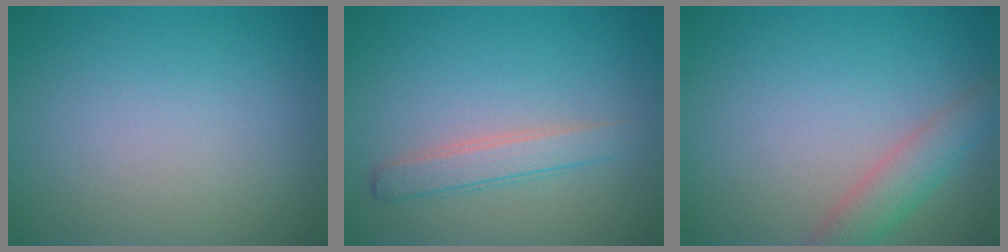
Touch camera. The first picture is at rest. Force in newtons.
{"total": 2.2, "press": 2.2, "slide": 0.1}
{"total": 3.0, "press": 3.0, "slide": 0.2}